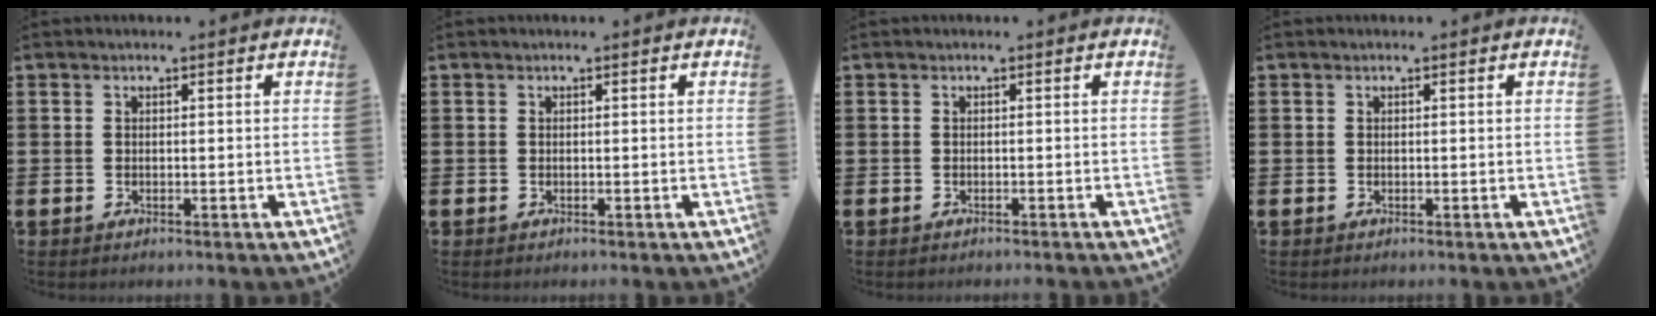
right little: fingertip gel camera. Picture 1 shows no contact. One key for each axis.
{"total": 0.0}
{"total": 0.0}
{"total": 0.0}